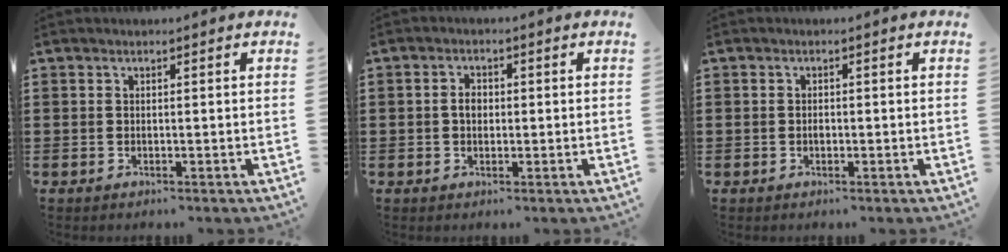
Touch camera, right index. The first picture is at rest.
{"total": 2.3, "force": [0.0, 1.5, 1.7], "torque": [-0.034, 0.006, -0.002]}
{"total": 0.9, "force": [-0.2, 0.7, 0.5], "torque": [-0.012, 0.002, -0.005]}